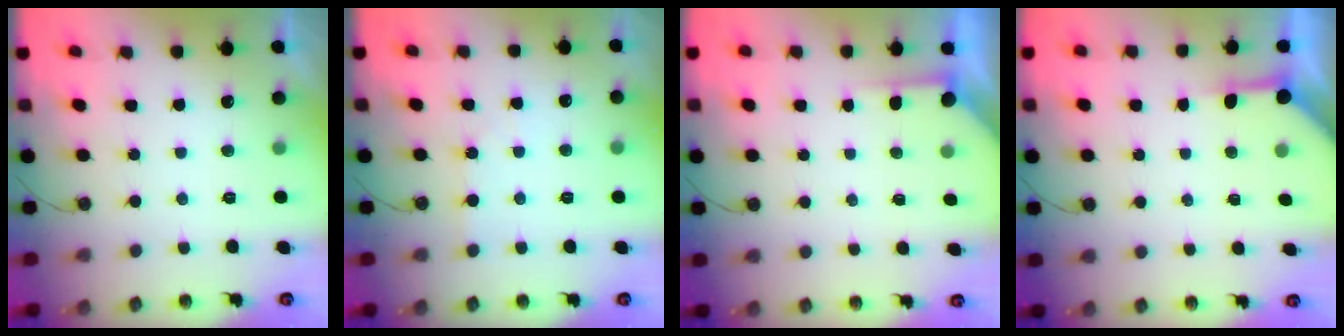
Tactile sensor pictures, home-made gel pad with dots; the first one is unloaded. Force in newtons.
{"total": 1.6, "press": 1.6, "slide": 0.2}
{"total": 2.2, "press": 2.2, "slide": 0.3}
{"total": 4.0, "press": 4.0, "slide": 0.5}